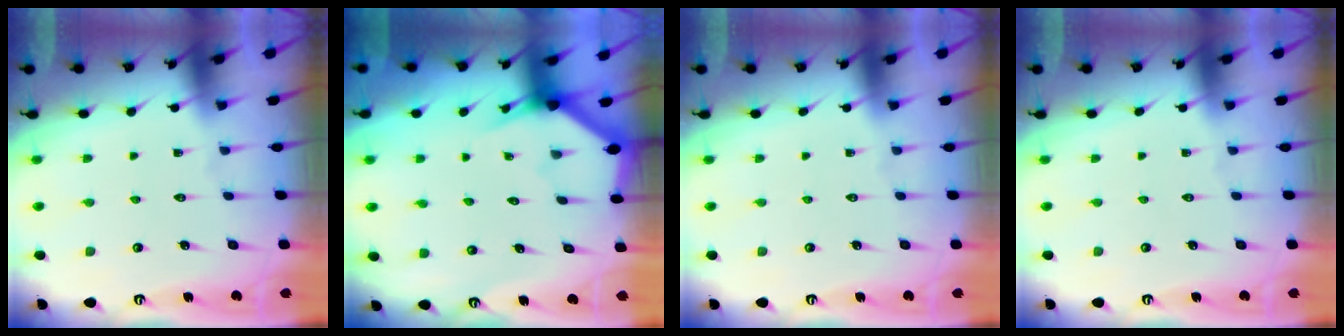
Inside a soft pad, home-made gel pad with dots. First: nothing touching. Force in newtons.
{"total": 2.9, "press": 2.9, "slide": 0.1}
{"total": 0.0}
{"total": 0.0}